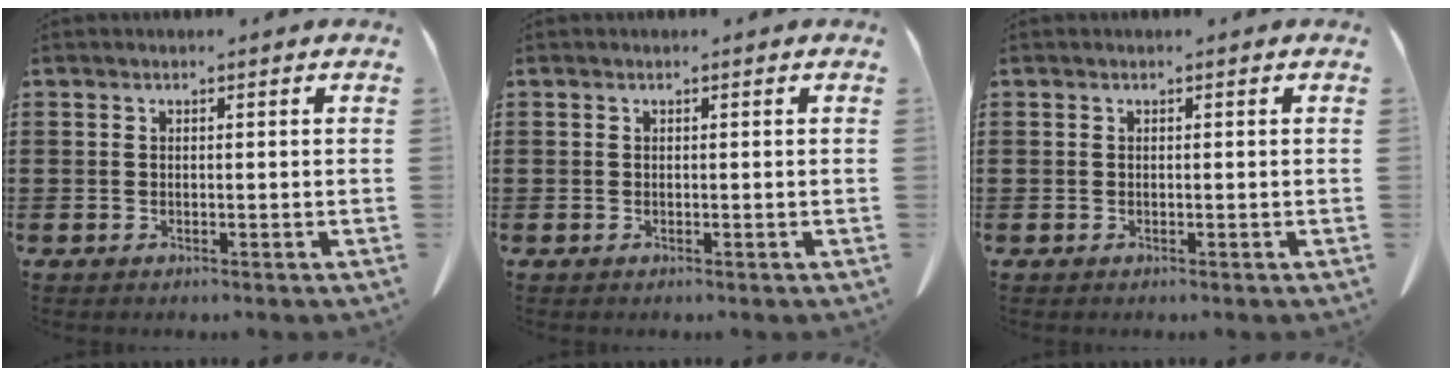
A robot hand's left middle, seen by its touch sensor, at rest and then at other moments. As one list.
[{"total": 0.0}, {"total": 0.0}]